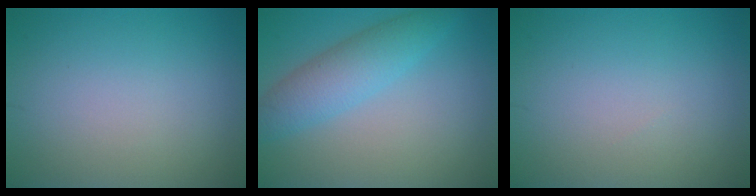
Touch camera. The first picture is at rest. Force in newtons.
{"total": 4.3, "press": 4.3, "slide": 0.1}
{"total": 0.0}